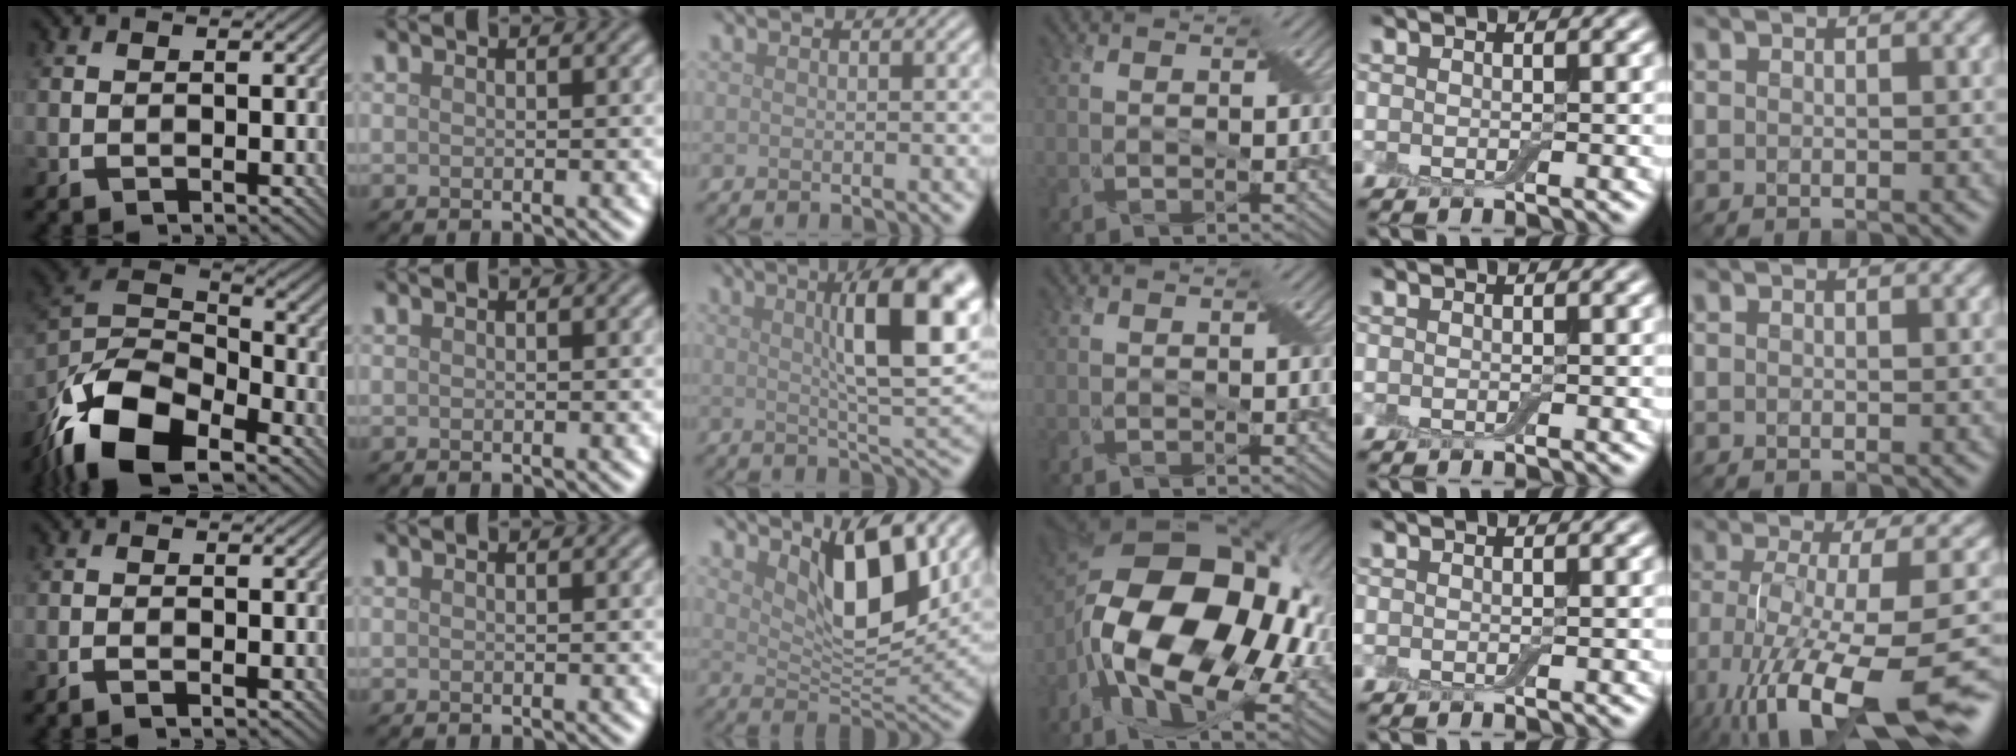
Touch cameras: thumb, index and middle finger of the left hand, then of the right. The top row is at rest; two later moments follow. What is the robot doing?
{"motion": "open", "object": "airpods case & airpods"}